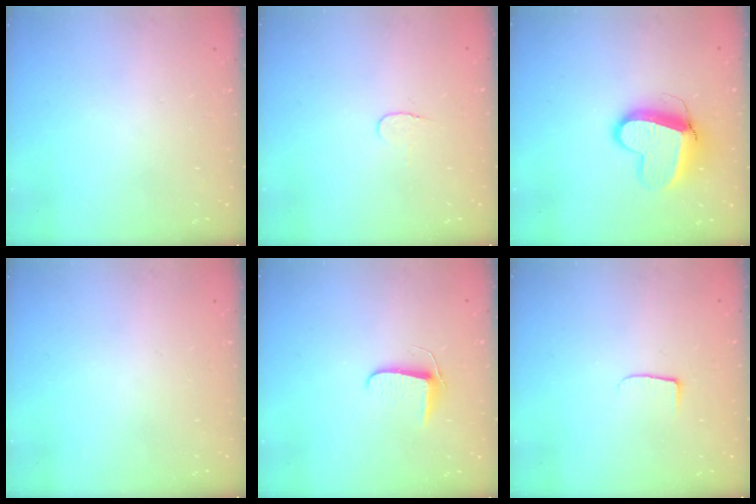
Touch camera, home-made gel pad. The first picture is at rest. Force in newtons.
{"total": 3.9, "press": 3.9, "slide": 0.2}
{"total": 10.7, "press": 10.6, "slide": 1.3}
{"total": 0.0}
{"total": 6.3, "press": 6.2, "slide": 0.5}
{"total": 5.0, "press": 4.9, "slide": 0.6}